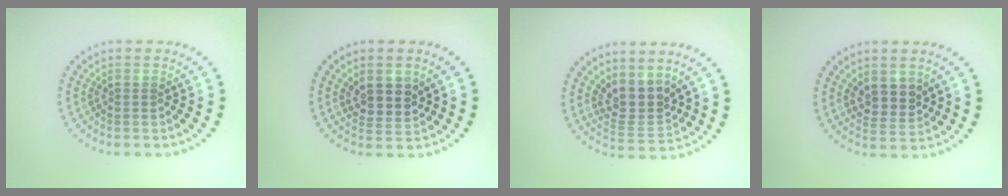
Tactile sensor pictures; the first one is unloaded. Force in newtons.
{"total": 2.8, "press": 2.5, "slide": 1.3}
{"total": 3.2, "press": 2.4, "slide": 2.1}
{"total": 2.4, "press": 2.3, "slide": 1.0}